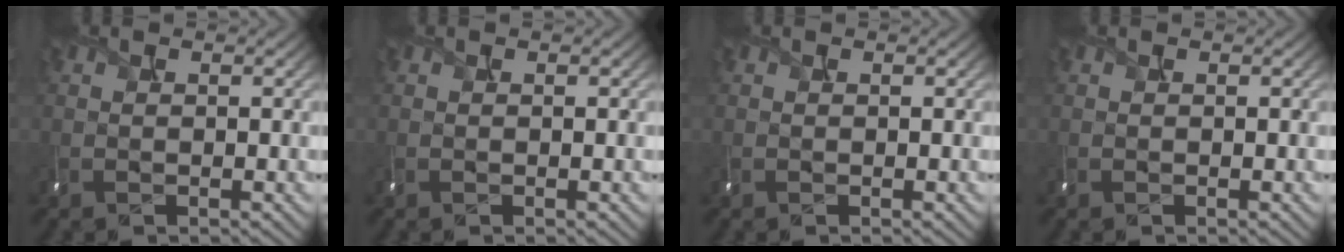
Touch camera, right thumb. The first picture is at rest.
{"total": 0.0}
{"total": 0.0}
{"total": 0.0}